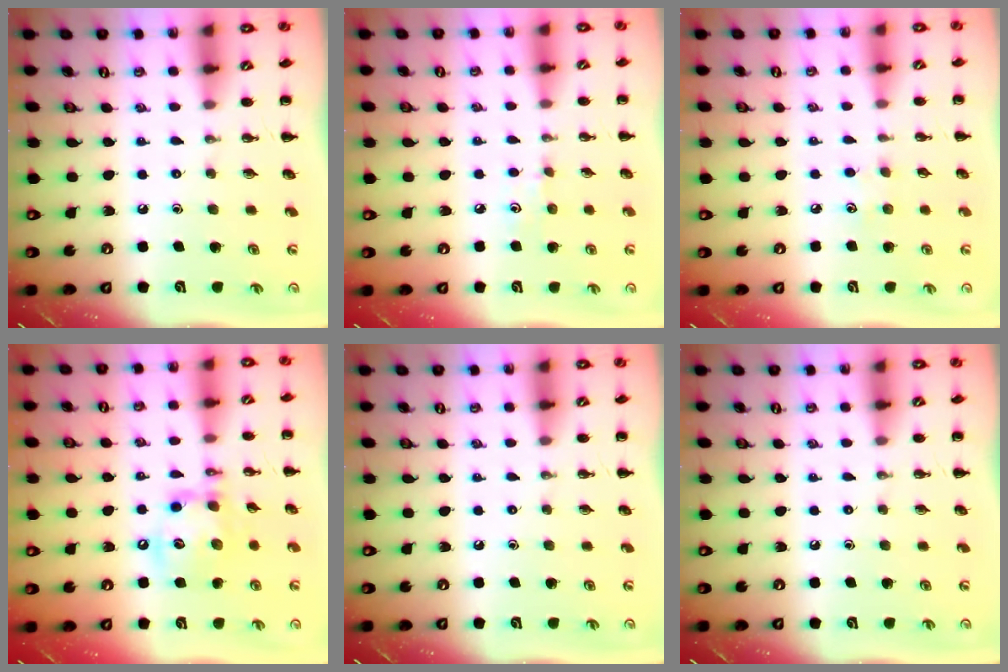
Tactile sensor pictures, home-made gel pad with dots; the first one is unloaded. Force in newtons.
{"total": 4.8, "press": 4.6, "slide": 1.3}
{"total": 4.5, "press": 4.4, "slide": 1.1}
{"total": 14.1, "press": 14.0, "slide": 1.7}
{"total": 0.0}
{"total": 0.0}